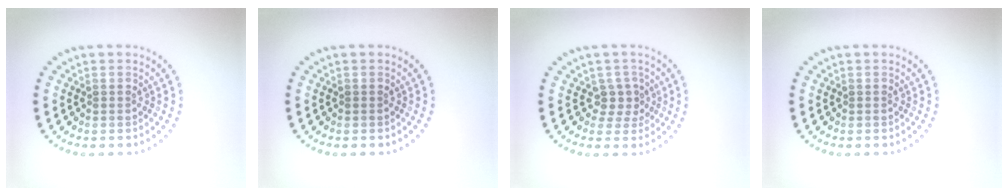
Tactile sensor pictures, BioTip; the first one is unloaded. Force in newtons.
{"total": 0.0}
{"total": 1.8, "press": 1.3, "slide": 1.3}
{"total": 0.0}